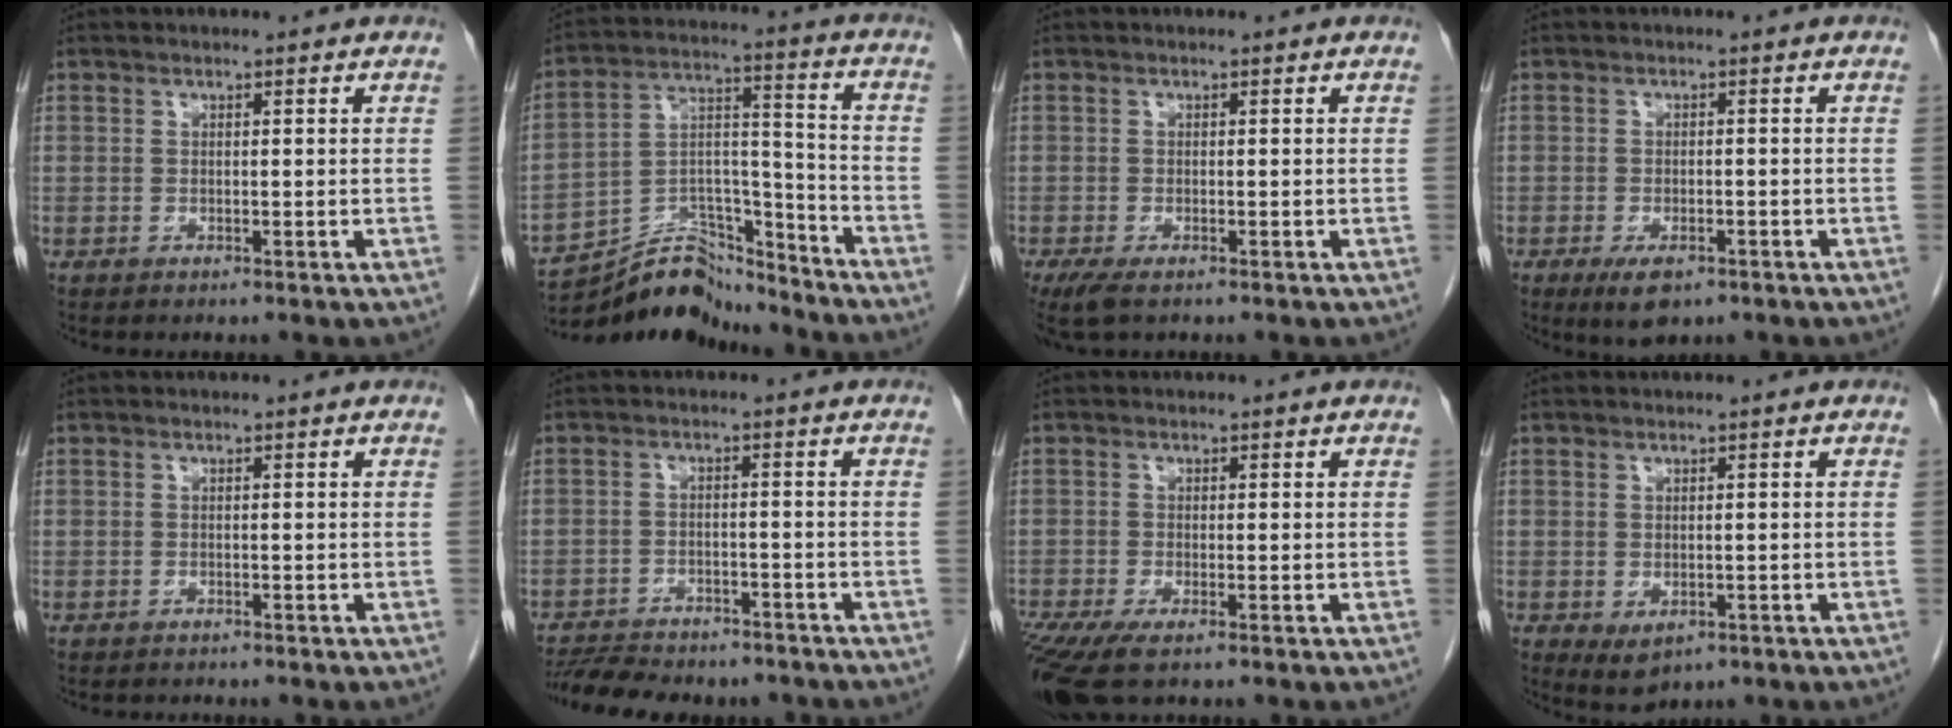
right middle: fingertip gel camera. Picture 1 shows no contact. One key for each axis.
{"total": 14.2, "fx": -13.8, "fy": 2.5, "fz": 2.6, "tx": -0.045, "ty": 0.038, "tz": -0.235}
{"total": 3.4, "fx": -2.2, "fy": 1.1, "fz": 2.4, "tx": -0.051, "ty": -0.012, "tz": -0.037}
{"total": 4.6, "fx": -2.7, "fy": 1.9, "fz": 3.2, "tx": -0.057, "ty": -0.006, "tz": -0.038}
{"total": 0.8, "fx": -0.8, "fy": 0.2, "fz": 0.0, "tx": -0.011, "ty": -0.003, "tz": -0.014}
{"total": 12.1, "fx": -10.8, "fy": 3.4, "fz": 4.2, "tx": -0.082, "ty": 0.002, "tz": -0.149}
{"total": 6.0, "fx": -4.0, "fy": 1.4, "fz": 4.2, "tx": -0.078, "ty": -0.018, "tz": -0.072}
{"total": 2.9, "fx": -1.0, "fy": 1.8, "fz": 2.0, "tx": -0.032, "ty": -0.006, "tz": 0.000}